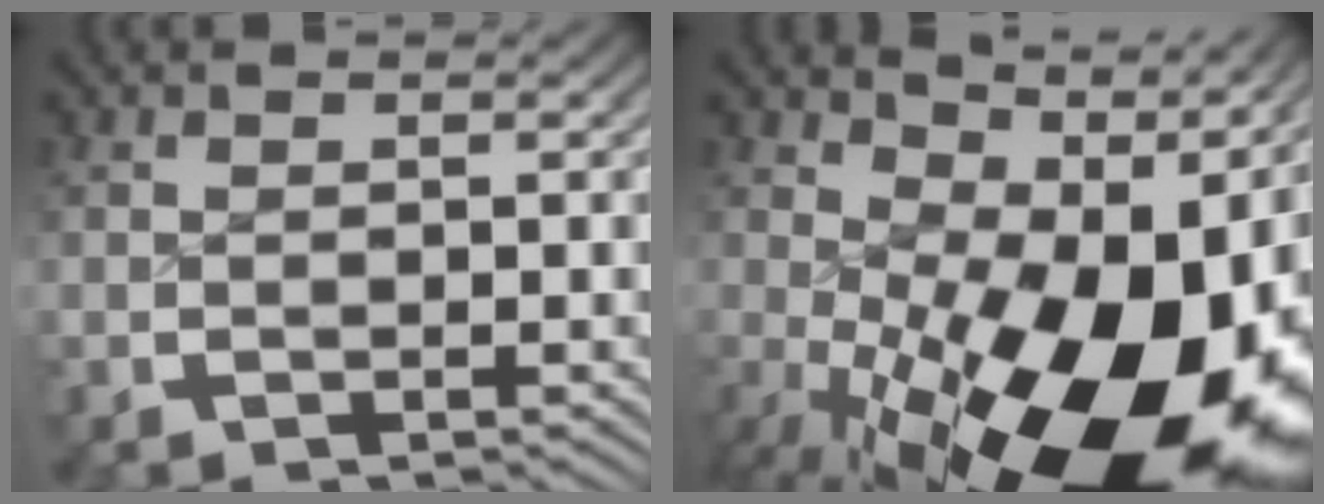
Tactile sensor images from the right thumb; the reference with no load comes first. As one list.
[{"total": 21.1, "force": [-2.7, 12.0, 17.1], "torque": [-0.276, -0.065, 0.000]}]